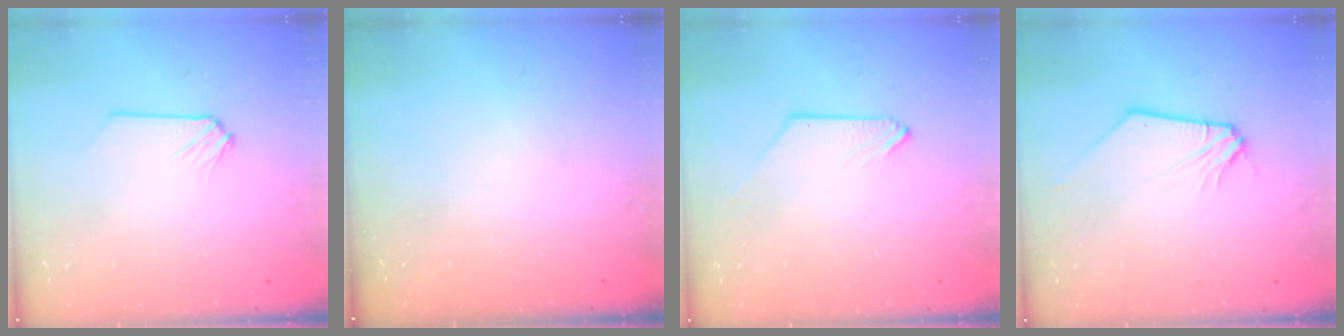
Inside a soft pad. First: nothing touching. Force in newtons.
{"total": 0.0}
{"total": 0.0}
{"total": 1.9, "press": 1.9, "slide": 0.4}